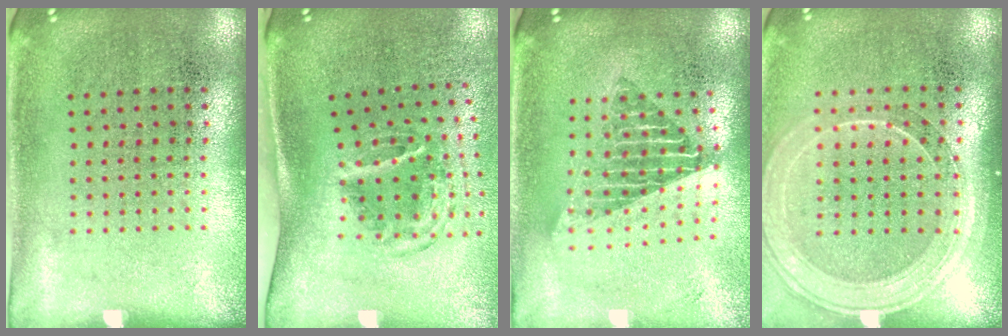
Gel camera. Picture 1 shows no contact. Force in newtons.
{"total": 1.9, "press": 1.2, "slide": 1.5}
{"total": 1.7, "press": 1.4, "slide": 1.0}
{"total": 1.9, "press": 1.7, "slide": 0.8}